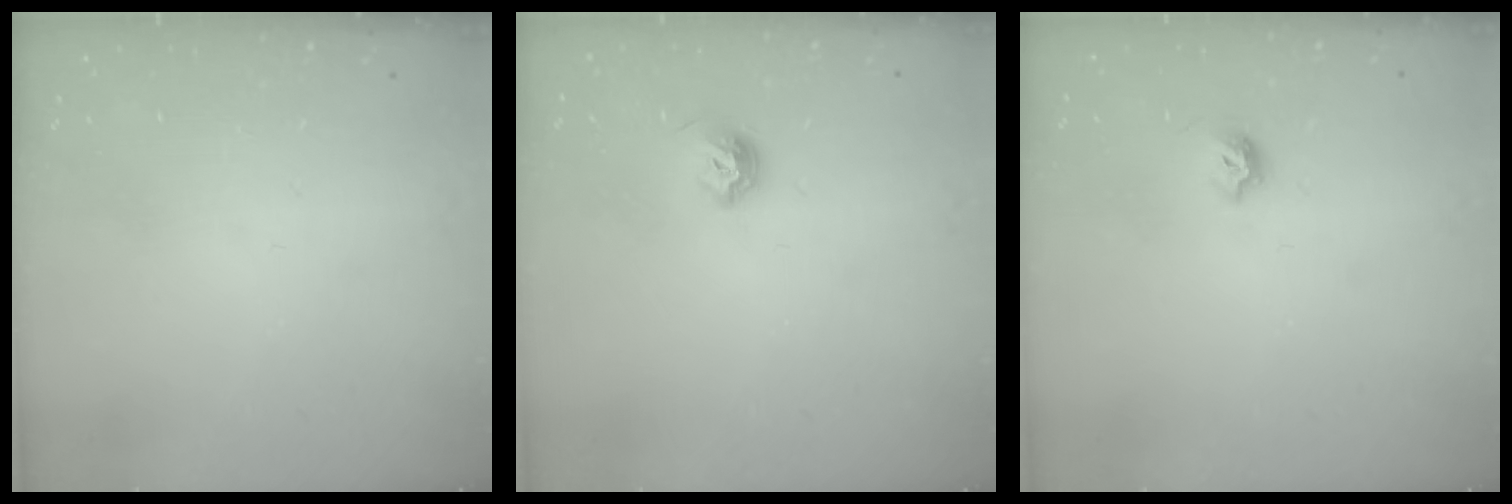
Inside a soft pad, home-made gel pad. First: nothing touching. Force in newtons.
{"total": 7.5, "press": 7.4, "slide": 1.0}
{"total": 5.9, "press": 5.8, "slide": 1.0}